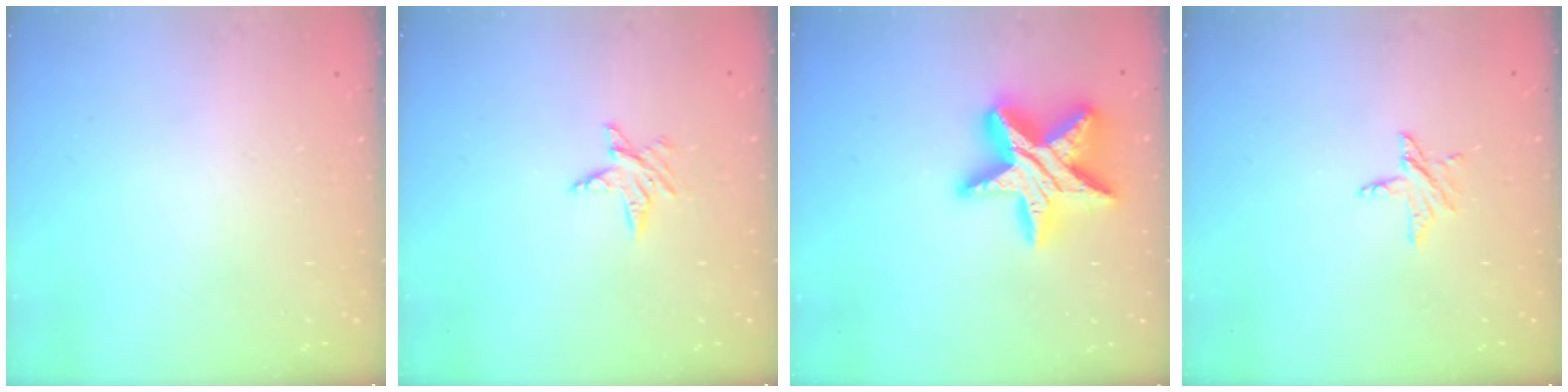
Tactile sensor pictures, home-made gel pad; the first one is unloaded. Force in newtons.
{"total": 4.5, "press": 4.4, "slide": 0.5}
{"total": 20.3, "press": 20.2, "slide": 1.8}
{"total": 4.7, "press": 4.7, "slide": 0.4}